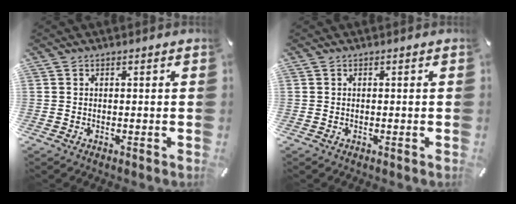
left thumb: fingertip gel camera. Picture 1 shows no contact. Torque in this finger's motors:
{"motor_torque": [0.00, 0.00, 0.00, 0.00, 0.00]}